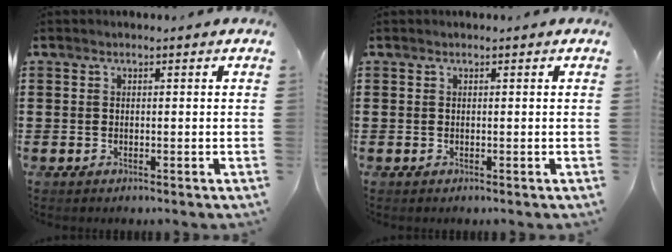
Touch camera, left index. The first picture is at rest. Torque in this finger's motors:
{"motor_torque": [-0.75, 1.39, -0.11, -0.09]}